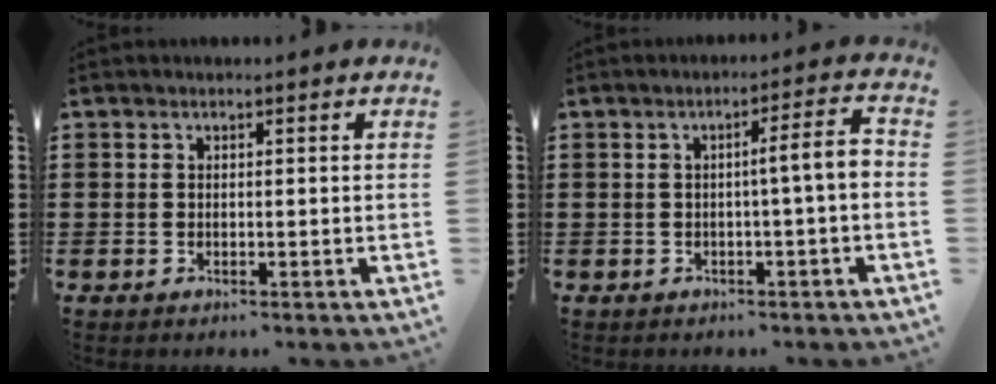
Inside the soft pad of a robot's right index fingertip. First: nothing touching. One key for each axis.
{"total": 4.6, "fx": -0.4, "fy": 0.1, "fz": 4.6, "tx": -0.083, "ty": -0.001, "tz": -0.012}